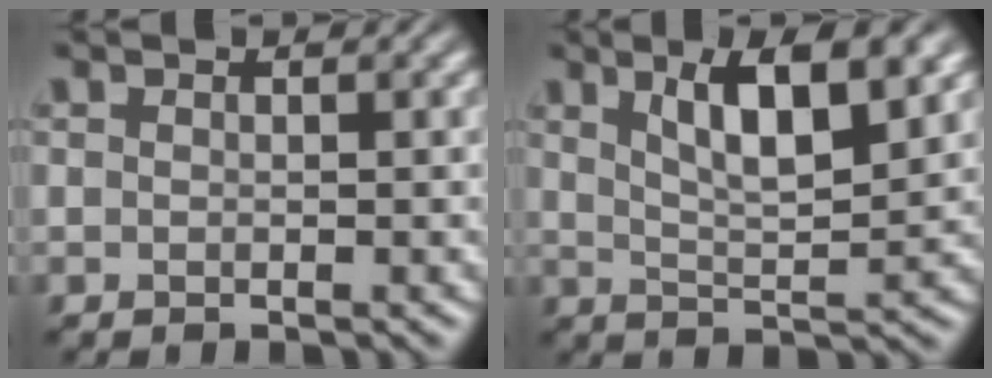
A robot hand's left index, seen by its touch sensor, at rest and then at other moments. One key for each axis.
{"total": 6.7, "fx": 3.3, "fy": 1.9, "fz": 5.5, "tx": -0.085, "ty": 0.003, "tz": 0.055}